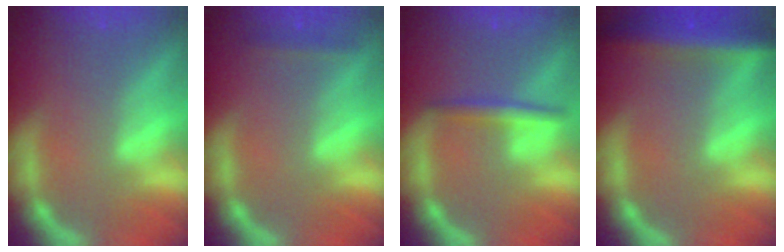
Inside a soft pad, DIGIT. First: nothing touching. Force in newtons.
{"total": 1.4}
{"total": 2.4}
{"total": 6.4}